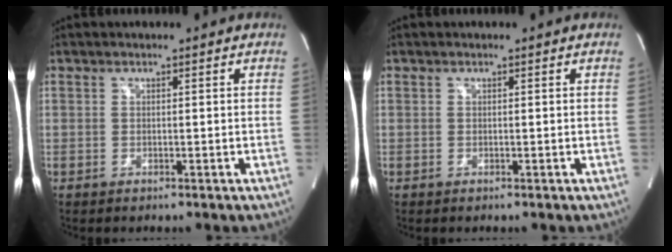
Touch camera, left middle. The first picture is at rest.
{"total": 0.0}